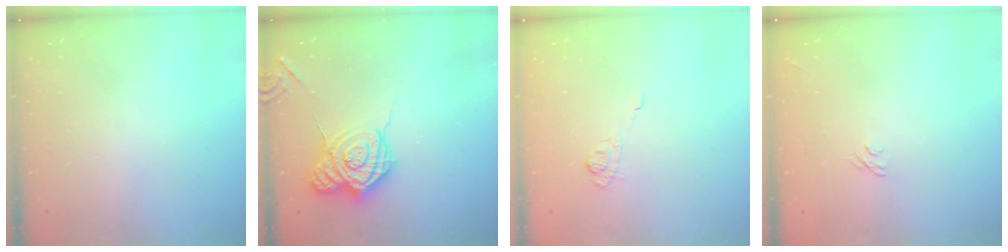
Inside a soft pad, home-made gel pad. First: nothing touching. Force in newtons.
{"total": 16.2, "press": 16.2, "slide": 1.1}
{"total": 6.7, "press": 6.6, "slide": 1.4}
{"total": 7.4, "press": 7.3, "slide": 1.2}